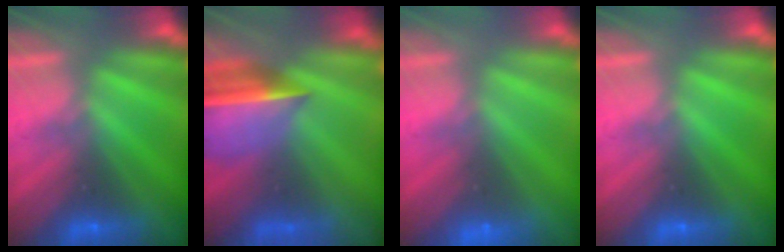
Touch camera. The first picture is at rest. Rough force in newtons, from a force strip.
{"total": 6.9}
{"total": 2.3}
{"total": 0.0}